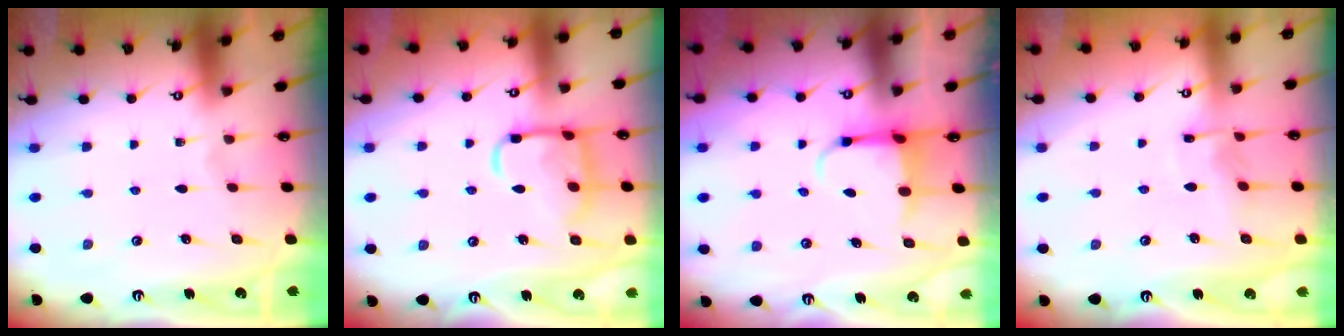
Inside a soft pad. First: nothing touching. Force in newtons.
{"total": 13.0, "press": 13.0, "slide": 0.9}
{"total": 3.8, "press": 3.7, "slide": 1.1}
{"total": 5.5, "press": 5.5, "slide": 0.7}